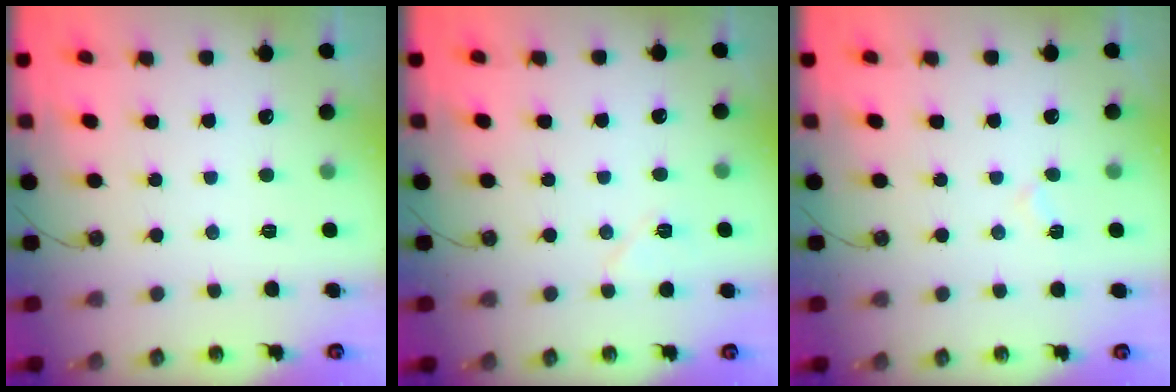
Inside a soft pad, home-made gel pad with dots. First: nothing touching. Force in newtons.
{"total": 5.6, "press": 5.6, "slide": 0.9}
{"total": 4.7, "press": 4.2, "slide": 2.1}